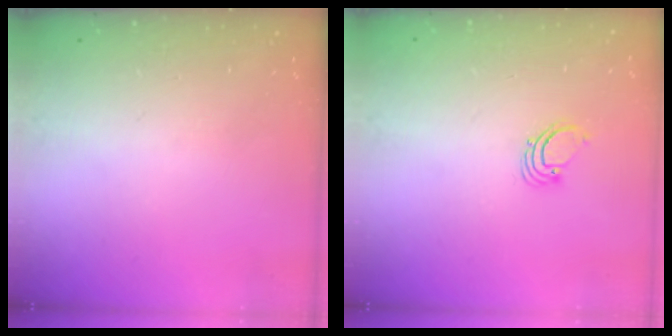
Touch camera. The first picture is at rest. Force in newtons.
{"total": 2.2, "press": 2.2, "slide": 0.2}